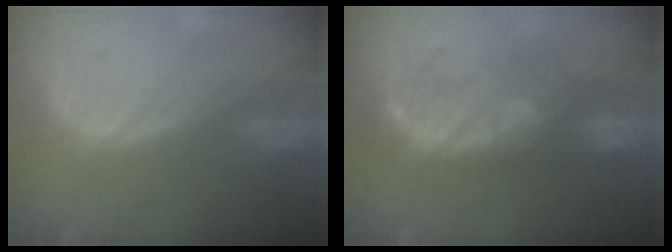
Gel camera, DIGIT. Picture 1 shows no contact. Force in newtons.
{"total": 8.0, "press": 7.9, "slide": 0.7}